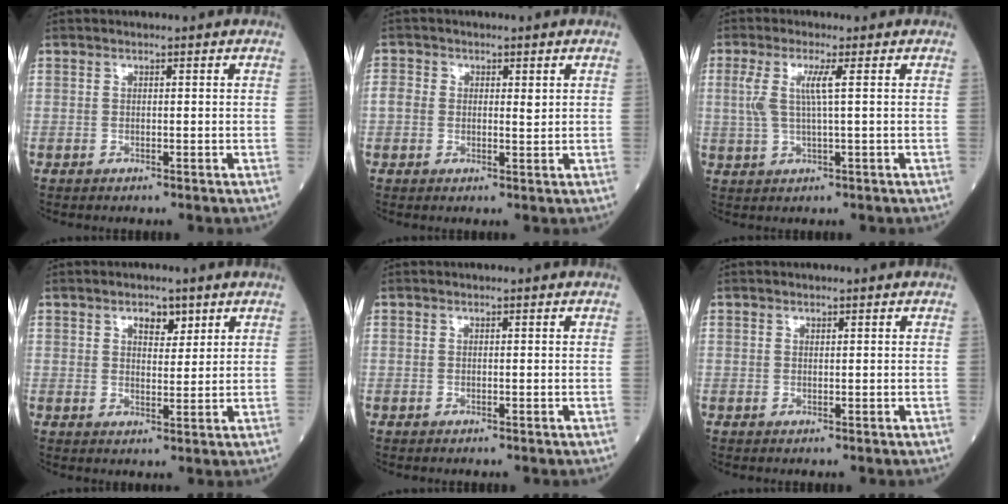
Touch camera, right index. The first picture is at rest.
{"total": 2.7, "force": [0.4, 1.8, 2.0], "torque": [-0.032, 0.005, 0.005]}
{"total": 4.1, "force": [0.9, -0.1, 4.0], "torque": [-0.090, 0.009, 0.023]}
{"total": 3.4, "force": [2.1, 1.7, 2.1], "torque": [-0.029, 0.002, 0.034]}
{"total": 0.0}
{"total": 0.0}